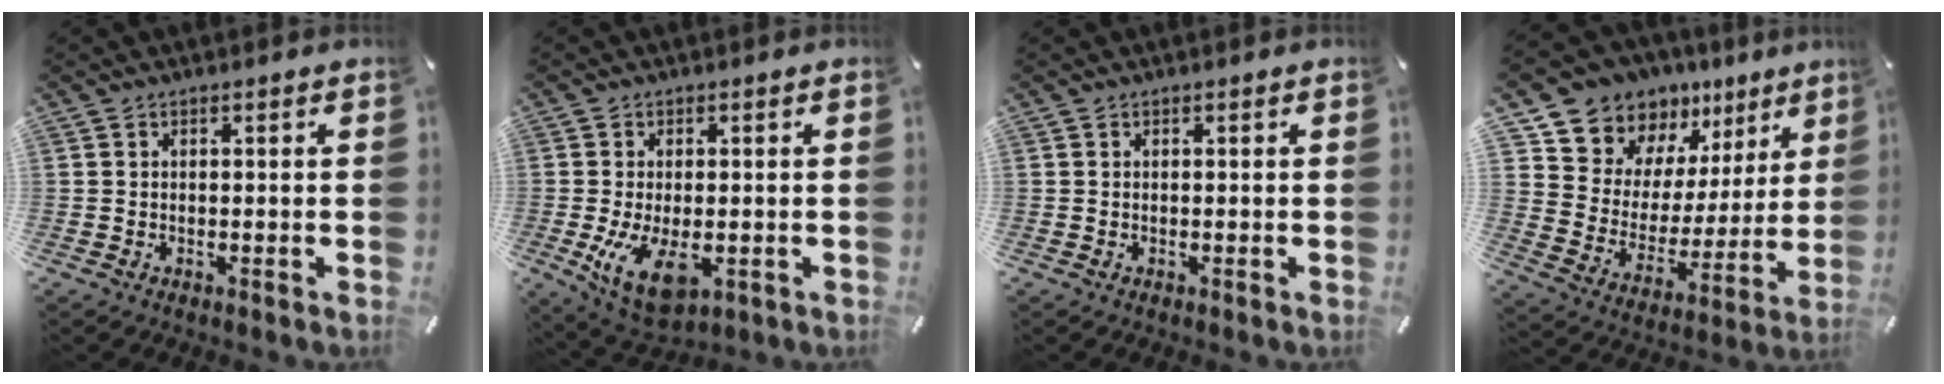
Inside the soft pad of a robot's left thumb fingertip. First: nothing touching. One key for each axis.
{"total": 9.1, "fx": -1.7, "fy": 5.3, "fz": 7.3, "tx": -0.131, "ty": -0.014, "tz": -0.025}
{"total": 0.0}
{"total": 11.8, "fx": 9.8, "fy": 6.5, "fz": -0.8, "tx": -0.008, "ty": -0.109, "tz": 0.181}